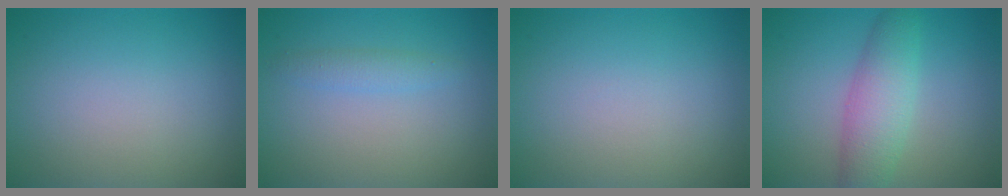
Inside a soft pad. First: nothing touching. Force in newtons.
{"total": 1.5, "press": 1.4, "slide": 0.1}
{"total": 0.0}
{"total": 4.4, "press": 4.4, "slide": 0.1}